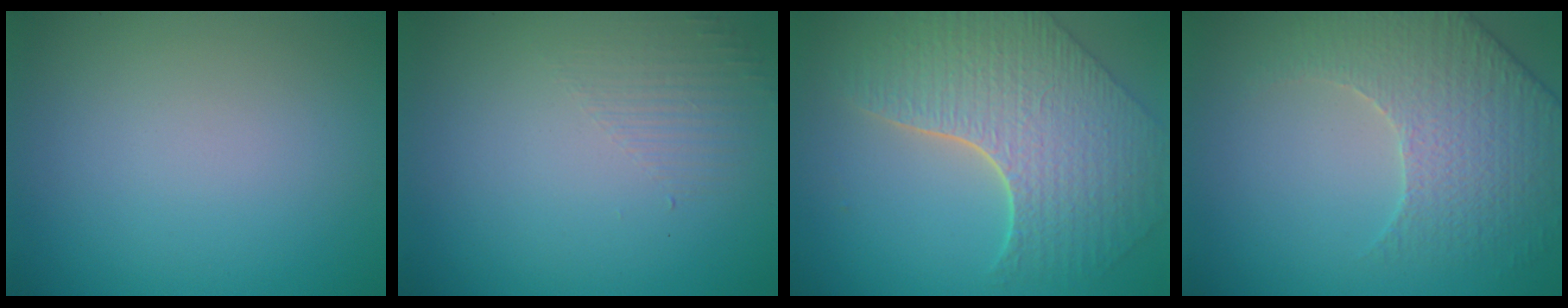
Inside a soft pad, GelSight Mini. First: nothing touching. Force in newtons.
{"total": 1.4, "press": 0.2, "slide": 1.4}
{"total": 8.2, "press": 5.9, "slide": 5.6}
{"total": 4.3, "press": 4.2, "slide": 1.0}